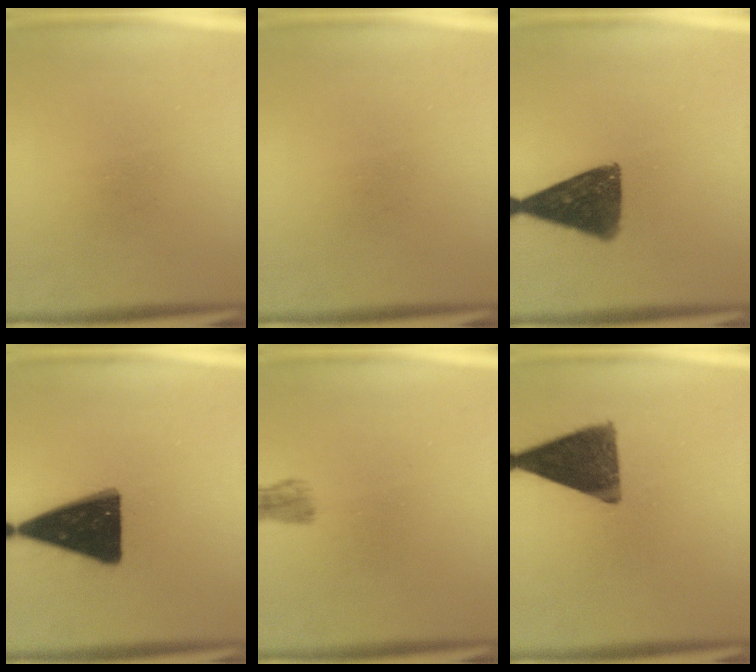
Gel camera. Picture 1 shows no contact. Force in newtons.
{"total": 0.0}
{"total": 11.7}
{"total": 17.6}
{"total": 2.1}
{"total": 12.8}